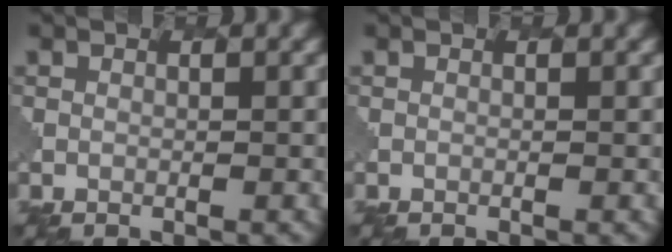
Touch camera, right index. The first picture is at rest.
{"total": 0.0}